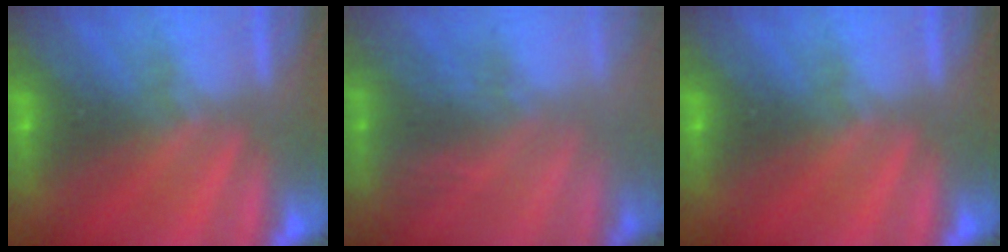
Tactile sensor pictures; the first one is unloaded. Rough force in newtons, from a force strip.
{"total": 3.4}
{"total": 0.0}